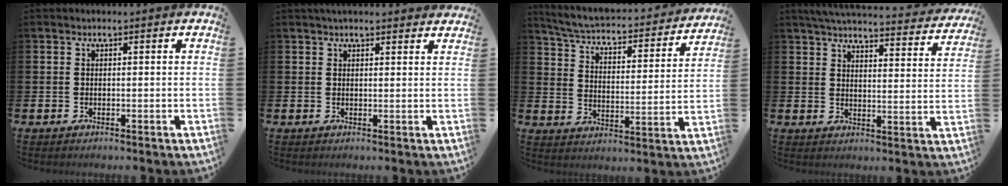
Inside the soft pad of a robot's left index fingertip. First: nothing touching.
{"total": 1.9, "force": [1.9, 0.3, 0.4], "torque": [-0.007, -0.003, 0.033]}
{"total": 4.6, "force": [4.3, 0.8, 1.5], "torque": [-0.052, -0.040, 0.063]}
{"total": 5.1, "force": [5.0, 0.5, 1.1], "torque": [-0.035, -0.039, 0.082]}